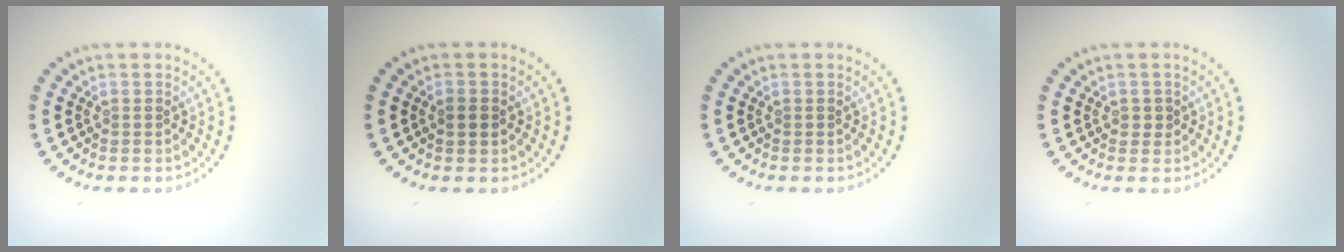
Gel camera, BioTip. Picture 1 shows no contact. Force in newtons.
{"total": 1.5, "press": 1.5, "slide": 0.1}
{"total": 0.0}
{"total": 0.8, "press": 0.8, "slide": 0.2}